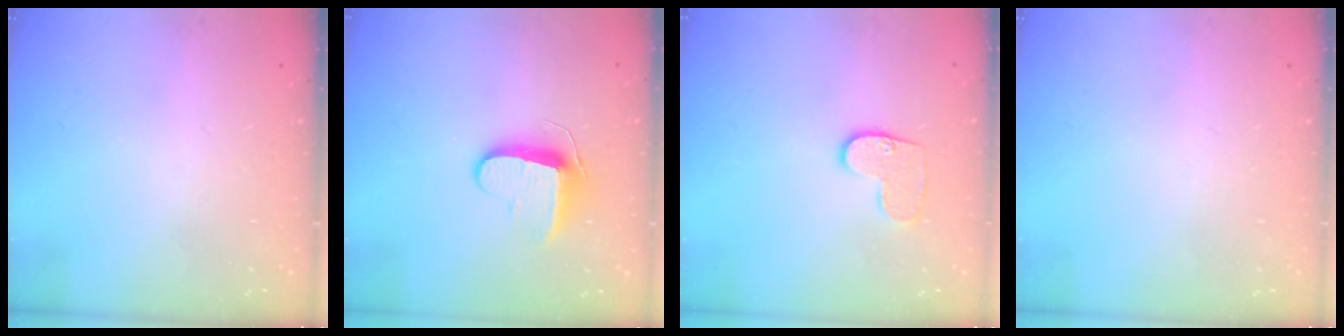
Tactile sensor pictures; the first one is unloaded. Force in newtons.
{"total": 9.5, "press": 9.5, "slide": 0.6}
{"total": 8.4, "press": 8.4, "slide": 0.3}
{"total": 0.0}